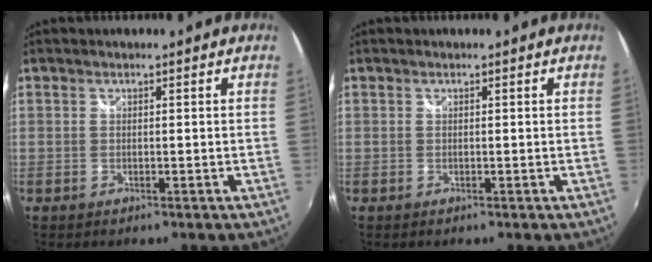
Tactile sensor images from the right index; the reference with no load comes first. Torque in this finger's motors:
{"motor_torque": [0.00, 0.00, -0.02, 0.00]}